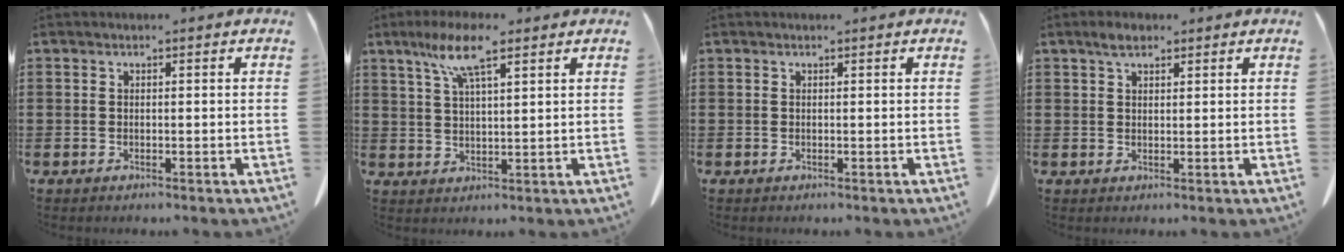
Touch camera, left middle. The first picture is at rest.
{"total": 7.7, "force": [4.9, 1.3, 5.8], "torque": [-0.126, 0.003, 0.085]}
{"total": 0.0}
{"total": 2.5, "force": [1.7, 0.9, 1.5], "torque": [-0.033, 0.004, 0.032]}